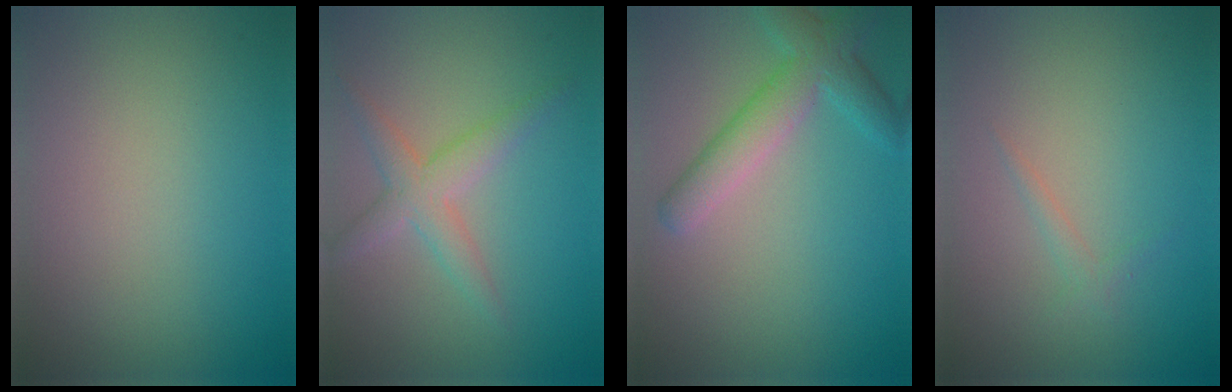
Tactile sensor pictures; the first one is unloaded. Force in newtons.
{"total": 3.1, "press": 3.1, "slide": 0.2}
{"total": 4.1, "press": 4.1, "slide": 0.2}
{"total": 0.9, "press": 0.9, "slide": 0.0}